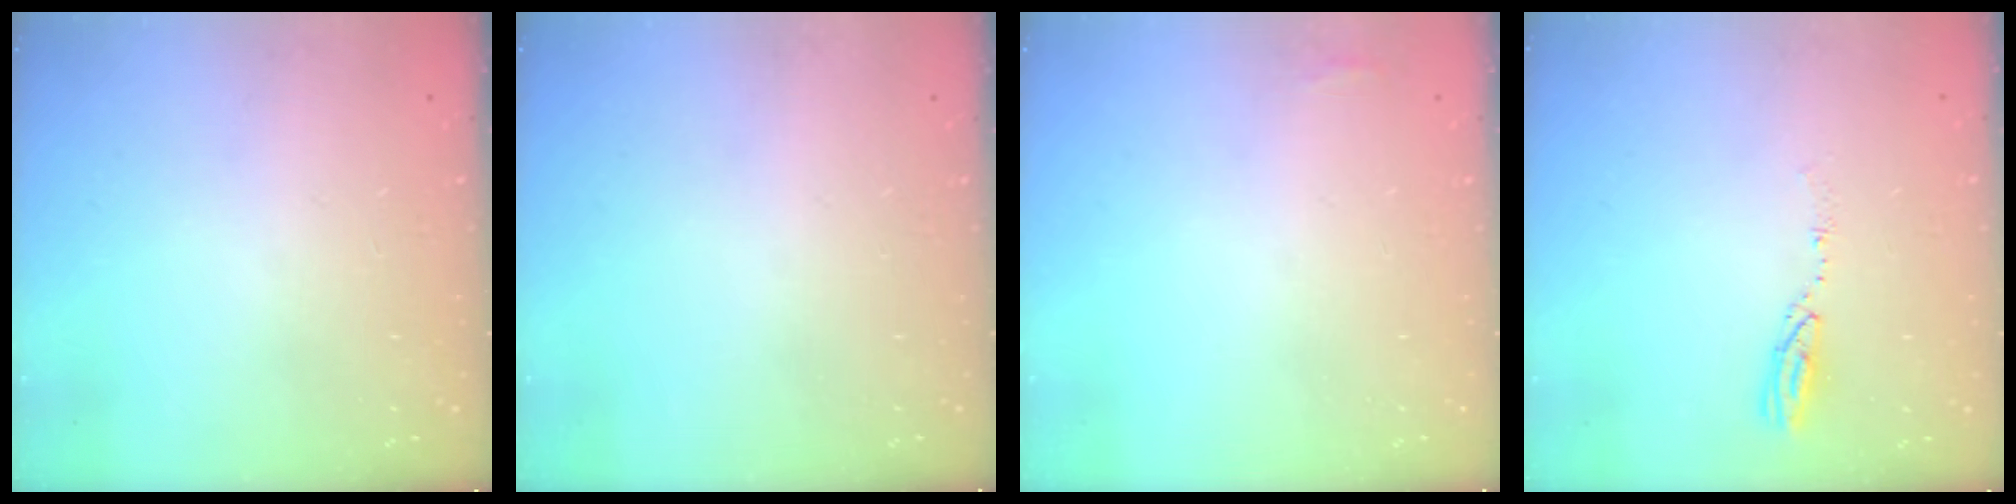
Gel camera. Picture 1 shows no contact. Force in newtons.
{"total": 0.0}
{"total": 3.5, "press": 3.3, "slide": 1.3}
{"total": 3.8, "press": 3.8, "slide": 0.3}